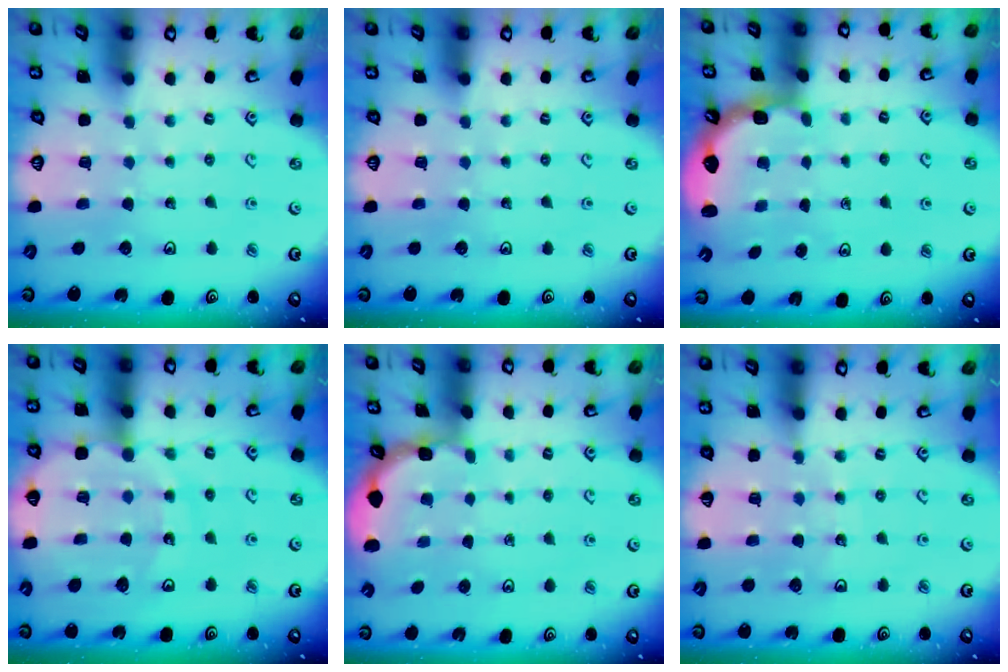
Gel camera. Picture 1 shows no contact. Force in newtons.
{"total": 0.0}
{"total": 2.6, "press": 2.3, "slide": 1.3}
{"total": 13.3, "press": 13.2, "slide": 1.8}
{"total": 1.9, "press": 1.9, "slide": 0.1}
{"total": 6.9, "press": 6.7, "slide": 1.7}